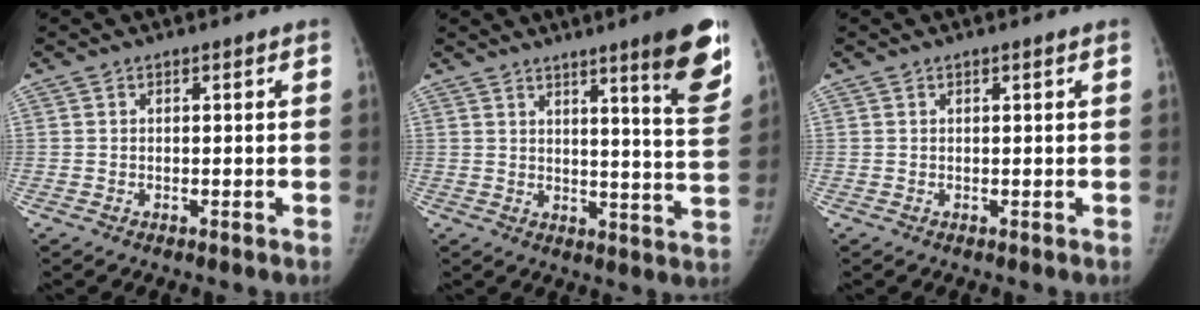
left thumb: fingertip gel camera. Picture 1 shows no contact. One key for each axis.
{"total": 13.0, "fx": 7.9, "fy": 1.1, "fz": 10.3, "tx": -0.114, "ty": -0.052, "tz": 0.104}
{"total": 0.0}